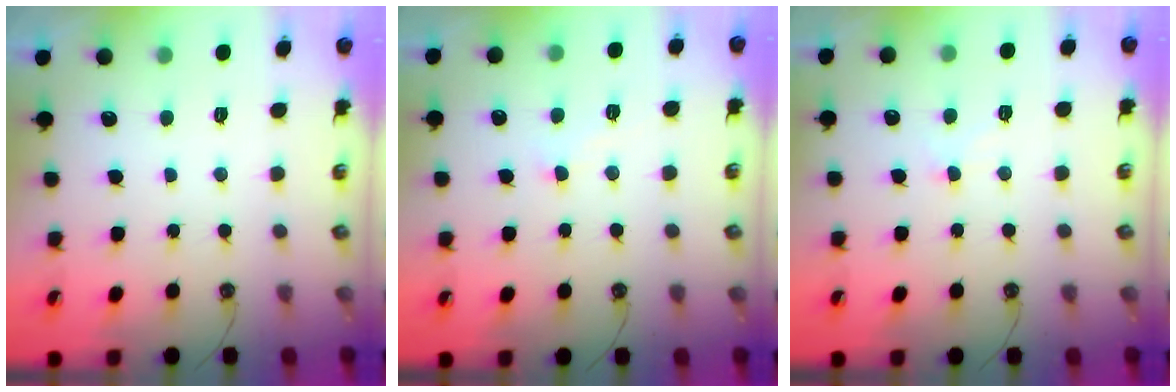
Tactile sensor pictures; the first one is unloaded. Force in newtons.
{"total": 2.1, "press": 2.1, "slide": 0.2}
{"total": 1.9, "press": 1.9, "slide": 0.4}